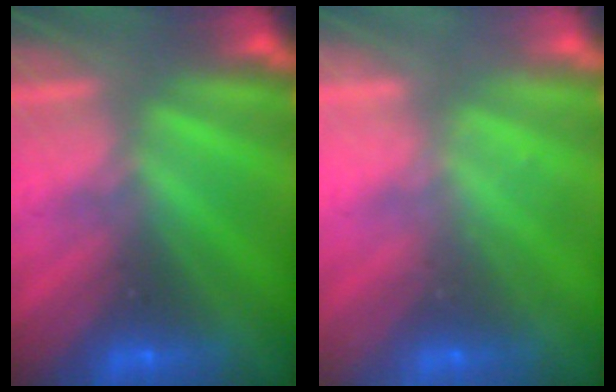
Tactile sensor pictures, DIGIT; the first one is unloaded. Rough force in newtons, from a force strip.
{"total": 2.3}